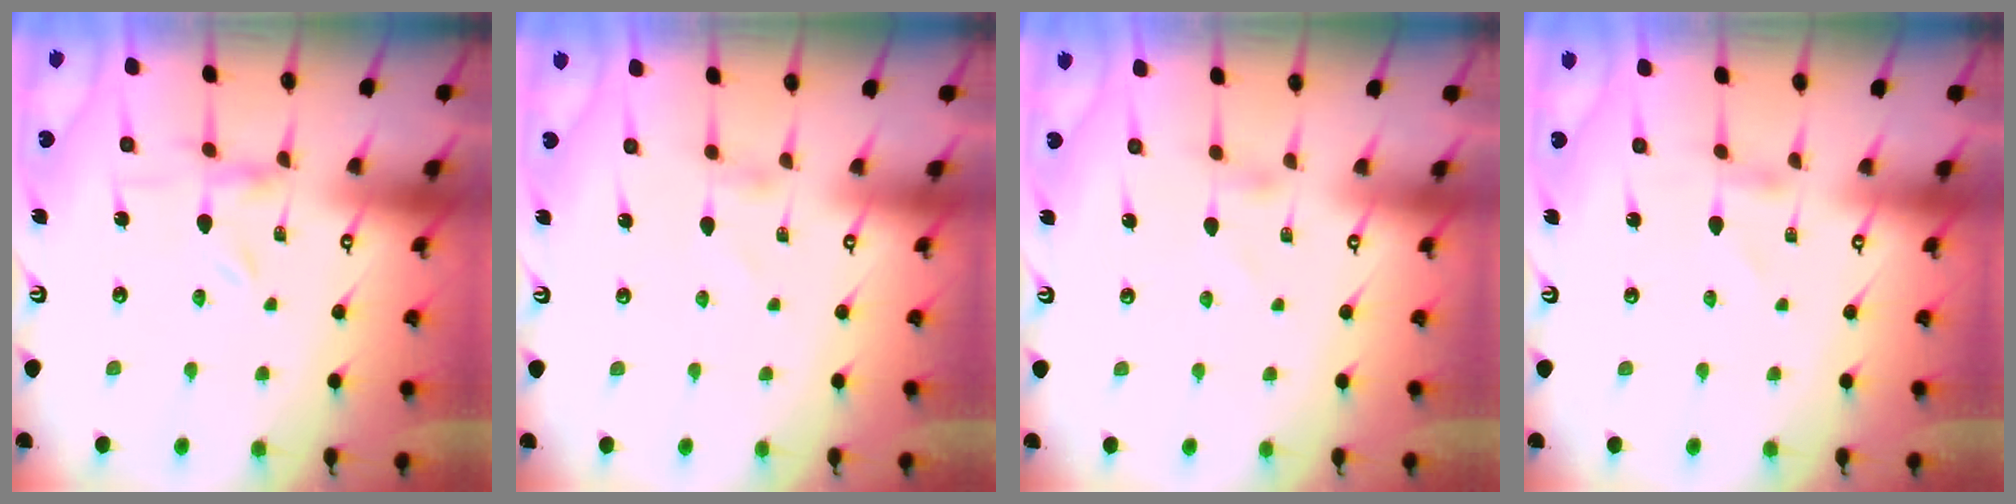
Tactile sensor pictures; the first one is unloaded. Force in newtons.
{"total": 0.6, "press": 0.6, "slide": 0.2}
{"total": 0.0}
{"total": 0.8, "press": 0.8, "slide": 0.1}